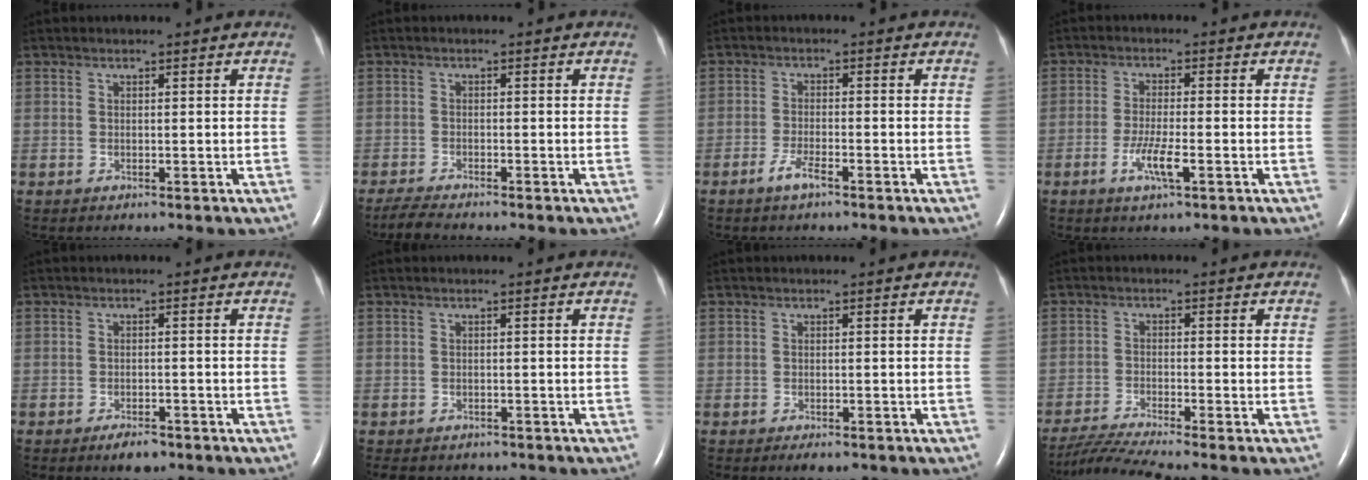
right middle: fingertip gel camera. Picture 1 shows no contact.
{"total": 3.7, "force": [-3.3, 0.0, 1.6], "torque": [-0.038, -0.015, -0.057]}
{"total": 2.8, "force": [-1.9, 0.3, 2.0], "torque": [-0.048, -0.002, -0.038]}
{"total": 4.4, "force": [-1.9, 0.4, 3.9], "torque": [-0.081, -0.006, -0.035]}
{"total": 2.8, "force": [-2.1, 0.9, 1.6], "torque": [-0.034, -0.002, -0.030]}
{"total": 6.4, "force": [-5.5, 2.6, 2.1], "torque": [-0.030, -0.001, -0.067]}
{"total": 2.0, "force": [-1.4, 0.6, 1.3], "torque": [-0.017, -0.004, -0.016]}
{"total": 6.5, "force": [-5.7, -2.0, 2.6], "torque": [-0.054, -0.024, -0.102]}